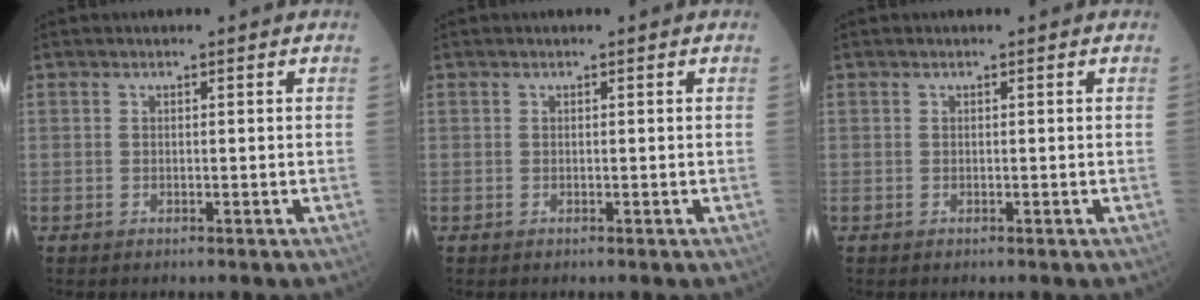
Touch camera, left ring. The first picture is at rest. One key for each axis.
{"total": 0.0}
{"total": 0.0}